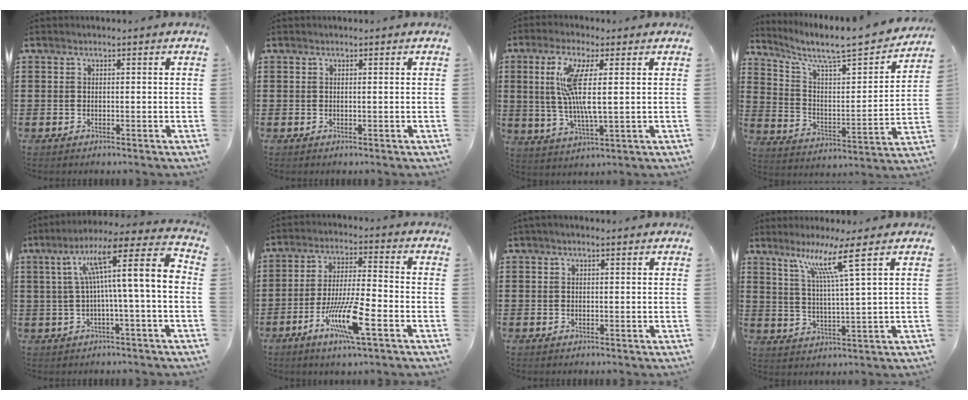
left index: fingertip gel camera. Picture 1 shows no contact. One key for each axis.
{"total": 0.0}
{"total": 9.2, "fx": 2.1, "fy": 2.0, "fz": 8.7, "tx": -0.193, "ty": -0.007, "tz": 0.028}
{"total": 7.7, "fx": 6.8, "fy": 1.0, "fz": 3.4, "tx": -0.093, "ty": -0.054, "tz": 0.109}
{"total": 11.4, "fx": 1.8, "fy": 0.5, "fz": 11.2, "tx": -0.211, "ty": -0.028, "tz": 0.017}
{"total": 10.4, "fx": -5.0, "fy": 1.8, "fz": 8.9, "tx": -0.180, "ty": -0.002, "tz": -0.096}
{"total": 0.7, "fx": 0.2, "fy": 0.5, "fz": 0.3, "tx": -0.008, "ty": 0.006, "tz": 0.003}
{"total": 8.1, "fx": 5.1, "fy": -0.8, "fz": 6.3, "tx": -0.130, "ty": -0.013, "tz": 0.081}